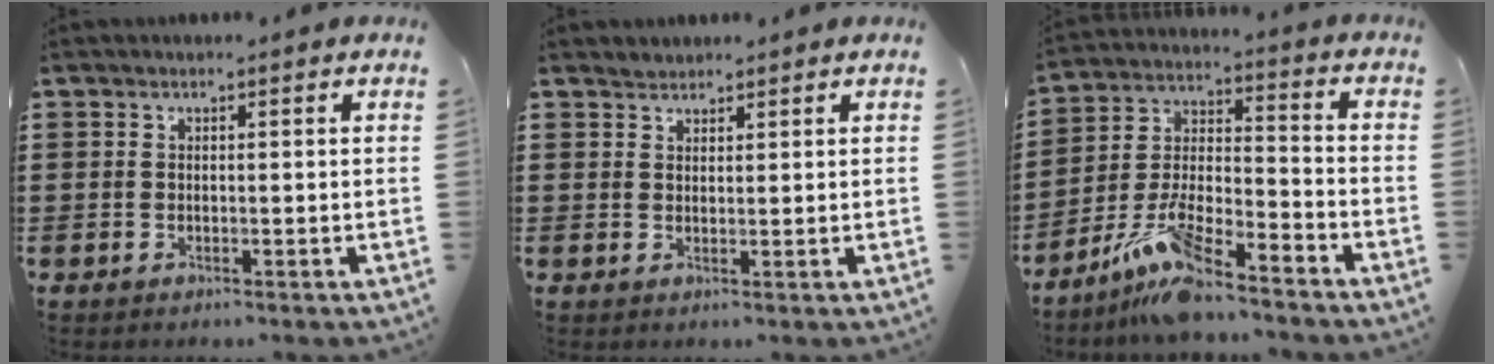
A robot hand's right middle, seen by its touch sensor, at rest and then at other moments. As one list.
[{"total": 1.4, "force": [1.3, 0.5, -0.2], "torque": [0.001, 0.002, 0.026]}, {"total": 9.5, "force": [-8.1, 0.8, 4.9], "torque": [-0.117, -0.005, -0.166]}]